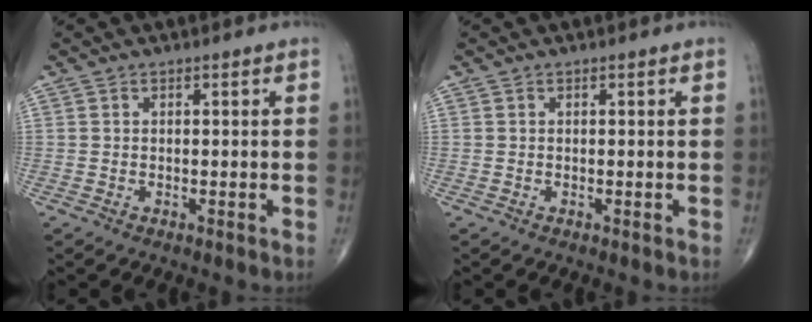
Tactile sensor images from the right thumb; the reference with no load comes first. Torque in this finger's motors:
{"motor_torque": [-0.02, 0.02, -0.03, -0.03, 0.00]}